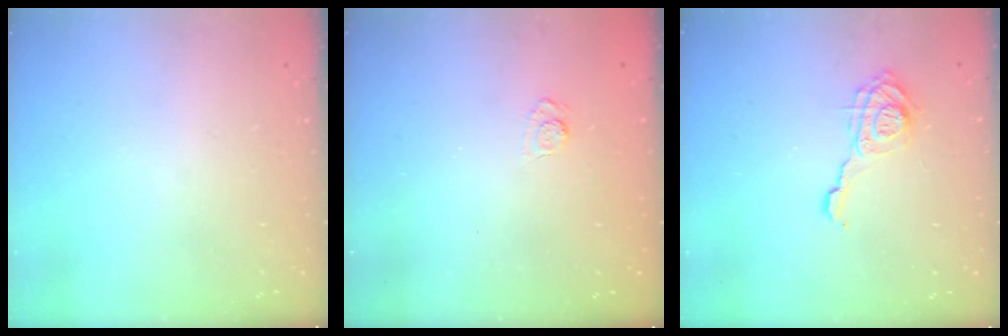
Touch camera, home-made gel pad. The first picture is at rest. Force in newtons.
{"total": 2.7, "press": 2.3, "slide": 1.4}
{"total": 11.8, "press": 11.7, "slide": 1.4}